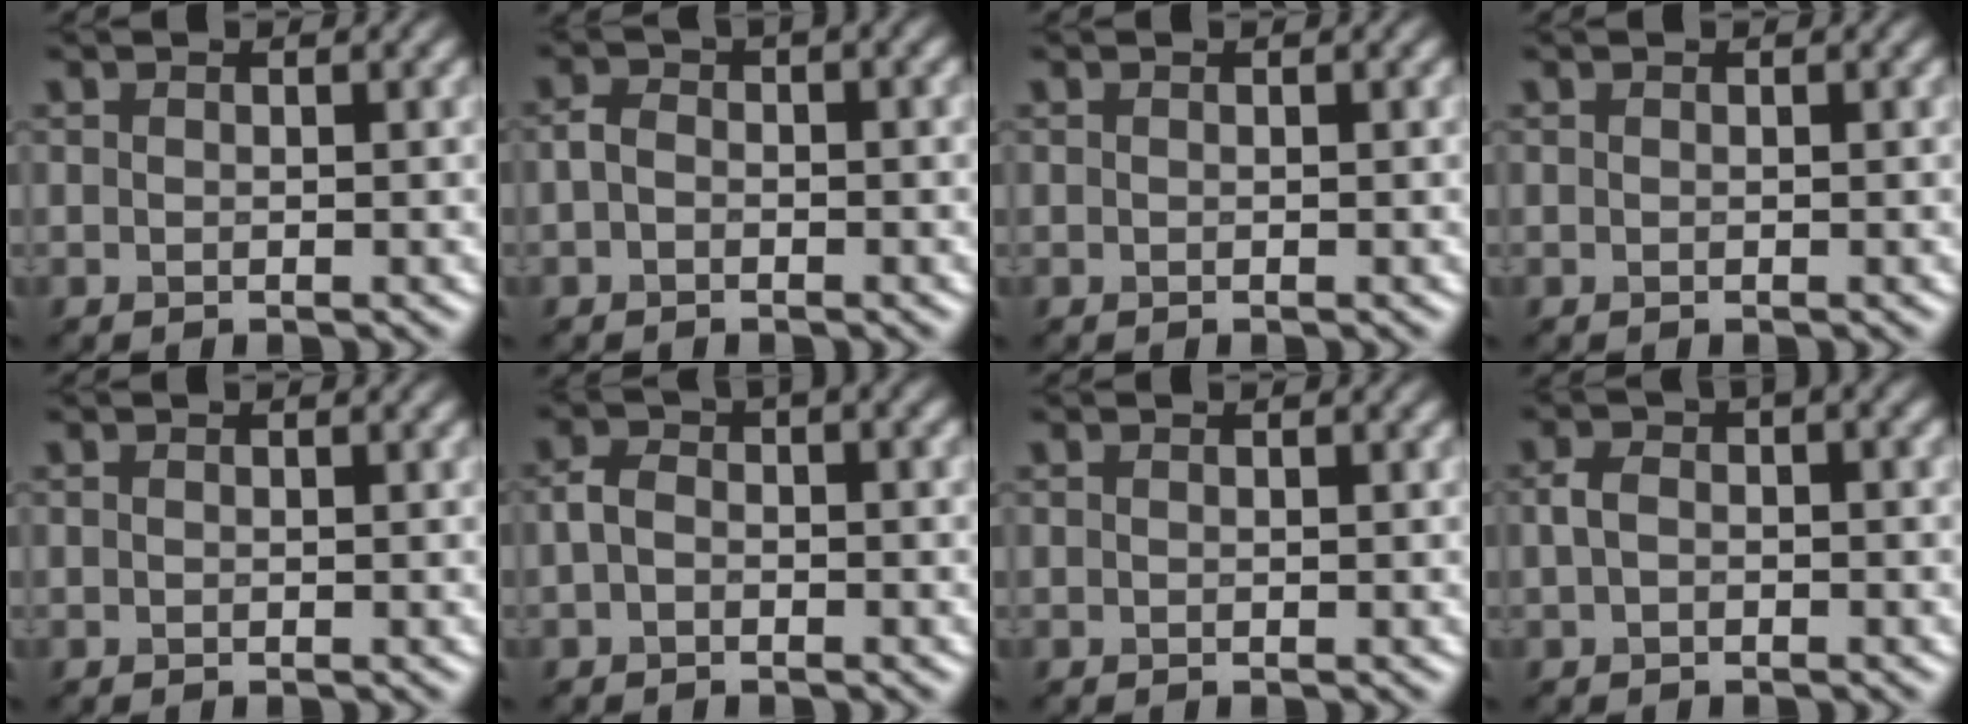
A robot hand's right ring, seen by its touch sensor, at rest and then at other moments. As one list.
[{"total": 1.1, "force": [-0.9, 0.1, 0.5], "torque": [-0.030, 0.007, 0.006]}, {"total": 0.0}, {"total": 0.0}, {"total": 0.0}, {"total": 1.4, "force": [-1.0, 0.4, 0.9], "torque": [-0.035, 0.008, 0.003]}, {"total": 0.0}, {"total": 1.3, "force": [-0.7, 0.3, 1.0], "torque": [-0.038, 0.008, 0.010]}]